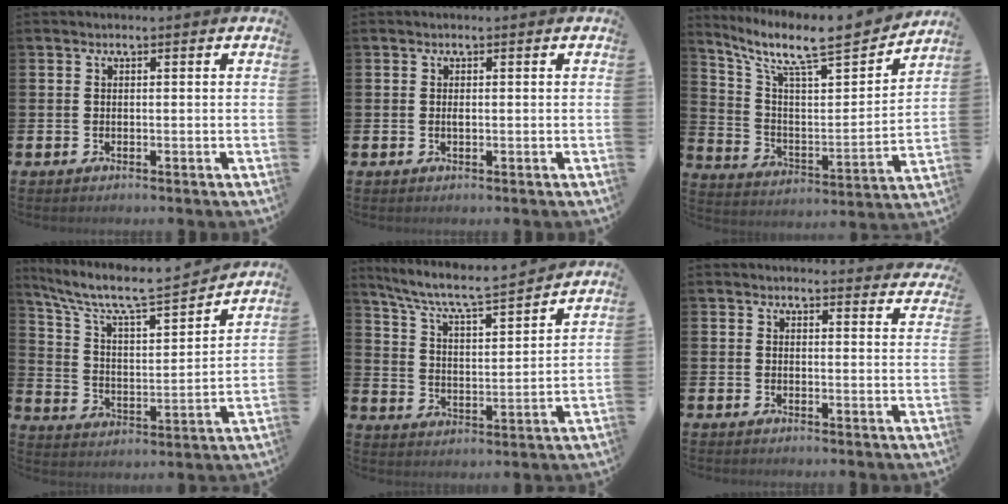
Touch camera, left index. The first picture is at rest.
{"total": 0.6, "force": [0.1, 0.2, 0.5], "torque": [-0.006, -0.003, 0.000]}
{"total": 10.4, "force": [8.8, 2.3, 5.1], "torque": [-0.127, -0.070, 0.142]}
{"total": 8.6, "force": [7.6, 1.7, 3.7], "torque": [-0.111, -0.052, 0.125]}
{"total": 7.3, "force": [6.7, 0.7, 2.9], "torque": [-0.090, -0.049, 0.110]}
{"total": 2.6, "force": [2.6, 0.3, 0.0], "torque": [0.005, -0.017, 0.044]}